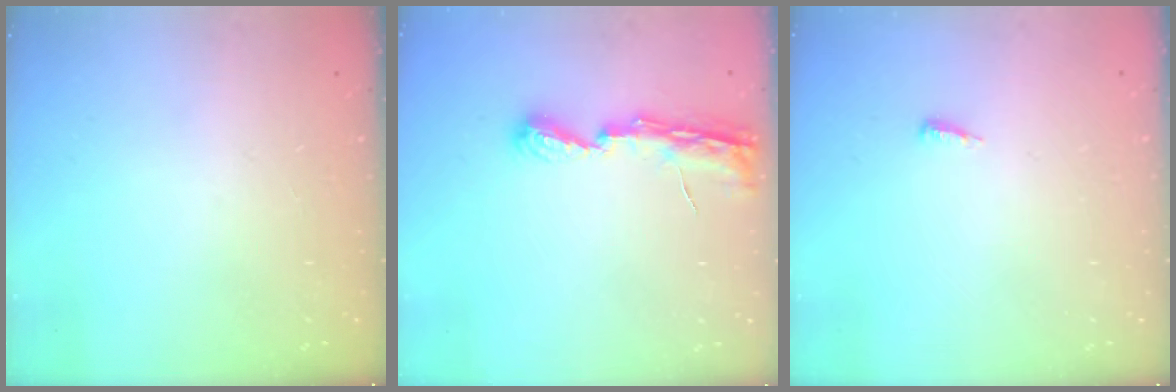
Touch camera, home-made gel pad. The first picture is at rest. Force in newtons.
{"total": 6.7, "press": 6.7, "slide": 0.5}
{"total": 3.4, "press": 3.3, "slide": 0.4}